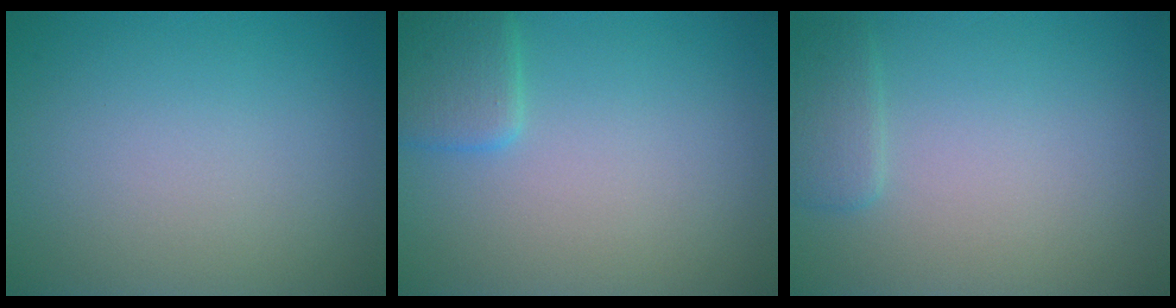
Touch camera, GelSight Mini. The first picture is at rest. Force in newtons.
{"total": 2.5, "press": 2.5, "slide": 0.1}
{"total": 1.6, "press": 1.6, "slide": 0.1}